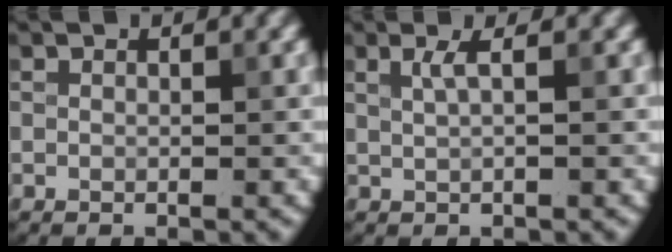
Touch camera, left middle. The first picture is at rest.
{"total": 1.6, "force": [0.6, 0.4, 1.4], "torque": [-0.024, 0.000, 0.010]}